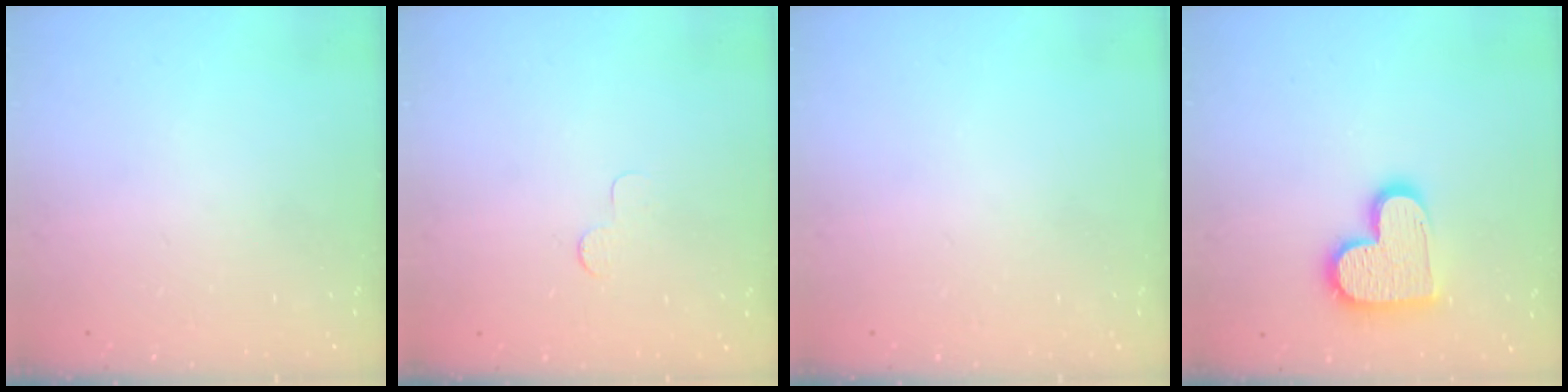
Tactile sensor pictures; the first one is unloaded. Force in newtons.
{"total": 3.0, "press": 2.9, "slide": 0.3}
{"total": 0.0}
{"total": 13.8, "press": 13.8, "slide": 0.6}